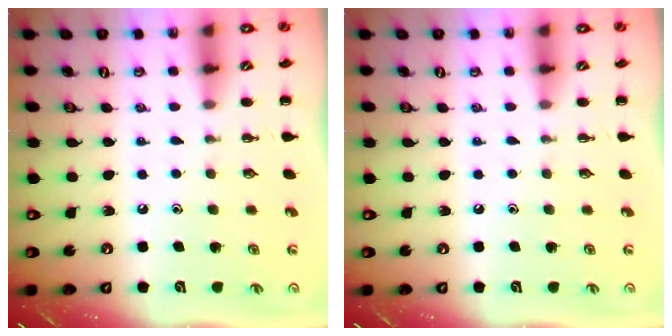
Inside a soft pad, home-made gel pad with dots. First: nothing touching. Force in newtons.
{"total": 0.0}